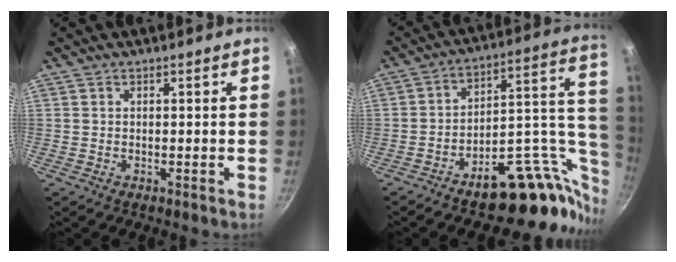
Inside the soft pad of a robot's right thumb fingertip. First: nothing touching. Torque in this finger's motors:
{"motor_torque": [2.41, -0.05, -0.15, -0.20, 0.24]}